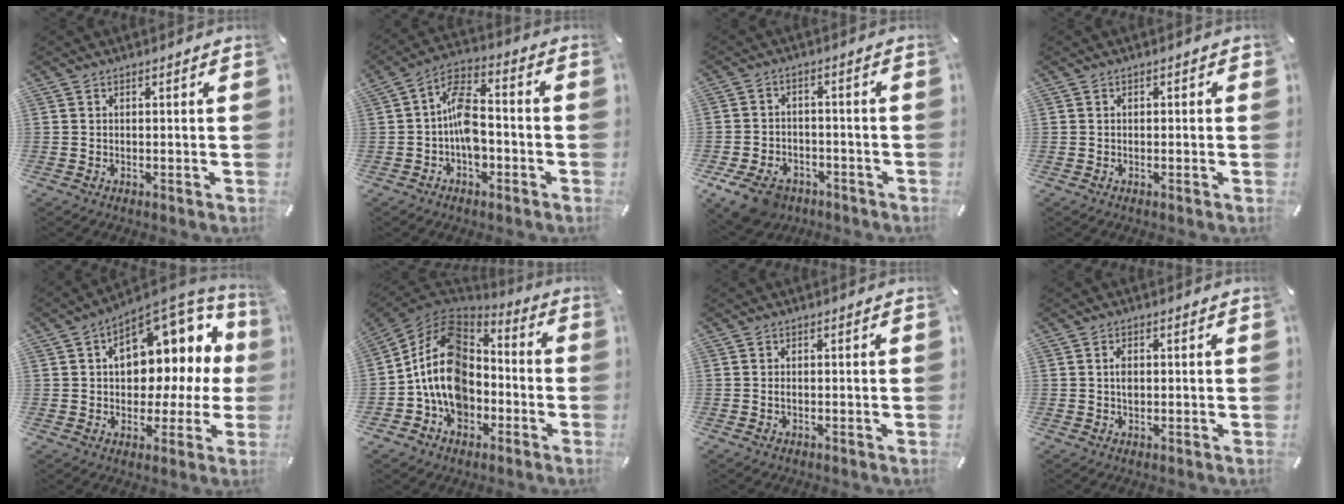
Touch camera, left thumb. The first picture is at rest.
{"total": 9.6, "force": [-2.3, 5.7, 7.4], "torque": [-0.149, 0.020, -0.040]}
{"total": 9.0, "force": [-5.6, 5.7, 4.1], "torque": [-0.084, 0.033, -0.102]}
{"total": 0.7, "force": [-0.2, 0.5, 0.4], "torque": [-0.007, 0.002, -0.005]}
{"total": 13.2, "force": [5.1, 8.9, 8.4], "torque": [-0.102, -0.057, 0.088]}
{"total": 16.1, "force": [-2.5, 13.1, 9.1], "torque": [-0.205, 0.014, -0.049]}
{"total": 1.3, "force": [-0.4, 0.6, 1.0], "torque": [-0.019, 0.001, -0.007]}
{"total": 2.3, "force": [0.2, 1.4, 1.9], "torque": [-0.039, 0.003, 0.002]}